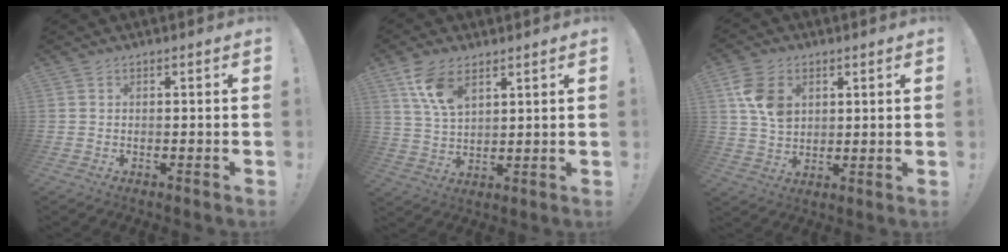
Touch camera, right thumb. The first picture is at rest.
{"total": 10.0, "force": [5.8, 5.1, 6.3], "torque": [-0.118, -0.020, 0.109]}
{"total": 10.7, "force": [3.4, 7.8, 6.5], "torque": [-0.103, -0.005, 0.066]}